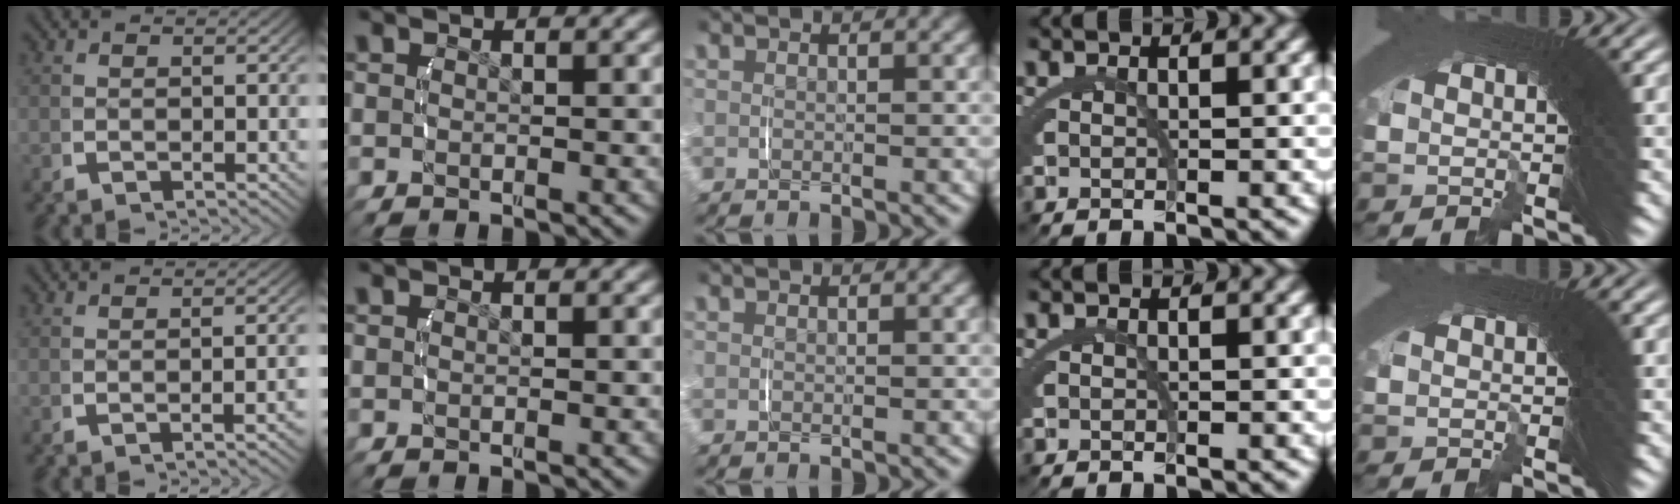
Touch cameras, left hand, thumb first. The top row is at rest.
{"thumb": {"total": 1.4, "force": [-0.7, -0.1, 1.2], "torque": [-0.017, 0.007, -0.011]}}